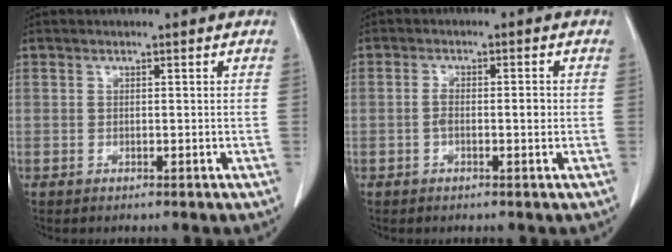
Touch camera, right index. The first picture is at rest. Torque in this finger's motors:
{"motor_torque": [0.43, -0.22, 0.21, 0.05]}